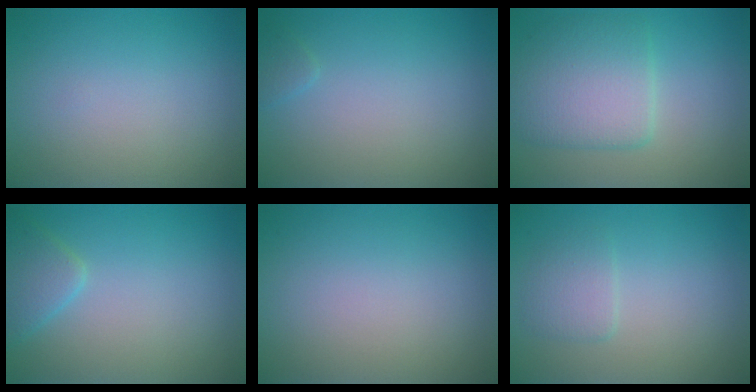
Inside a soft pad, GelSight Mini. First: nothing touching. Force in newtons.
{"total": 0.7, "press": 0.7, "slide": 0.0}
{"total": 5.2, "press": 5.2, "slide": 0.5}
{"total": 2.3, "press": 2.3, "slide": 0.1}
{"total": 0.0}
{"total": 1.6, "press": 1.6, "slide": 0.3}